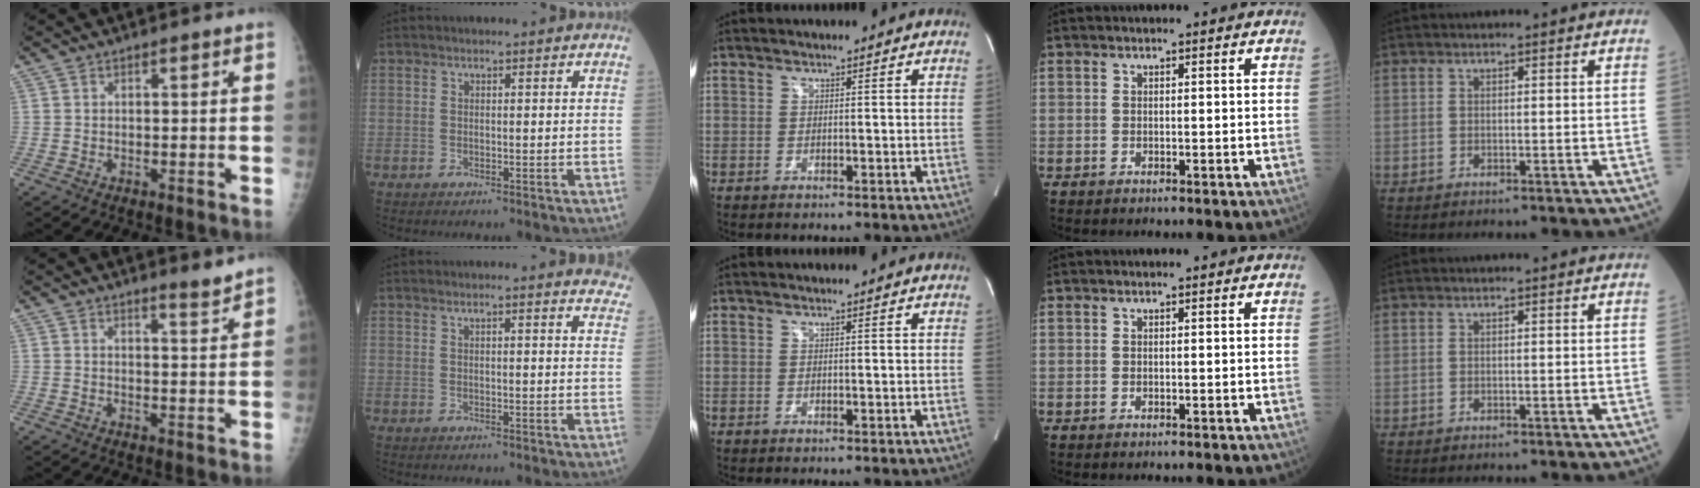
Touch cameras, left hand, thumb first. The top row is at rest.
{"thumb": {"total": 2.3, "force": [2.1, -0.2, 0.7], "torque": [-0.009, -0.026, 0.034]}, "index": {"total": 7.4, "force": [7.1, 0.6, 1.9], "torque": [0.000, -0.019, 0.050]}}